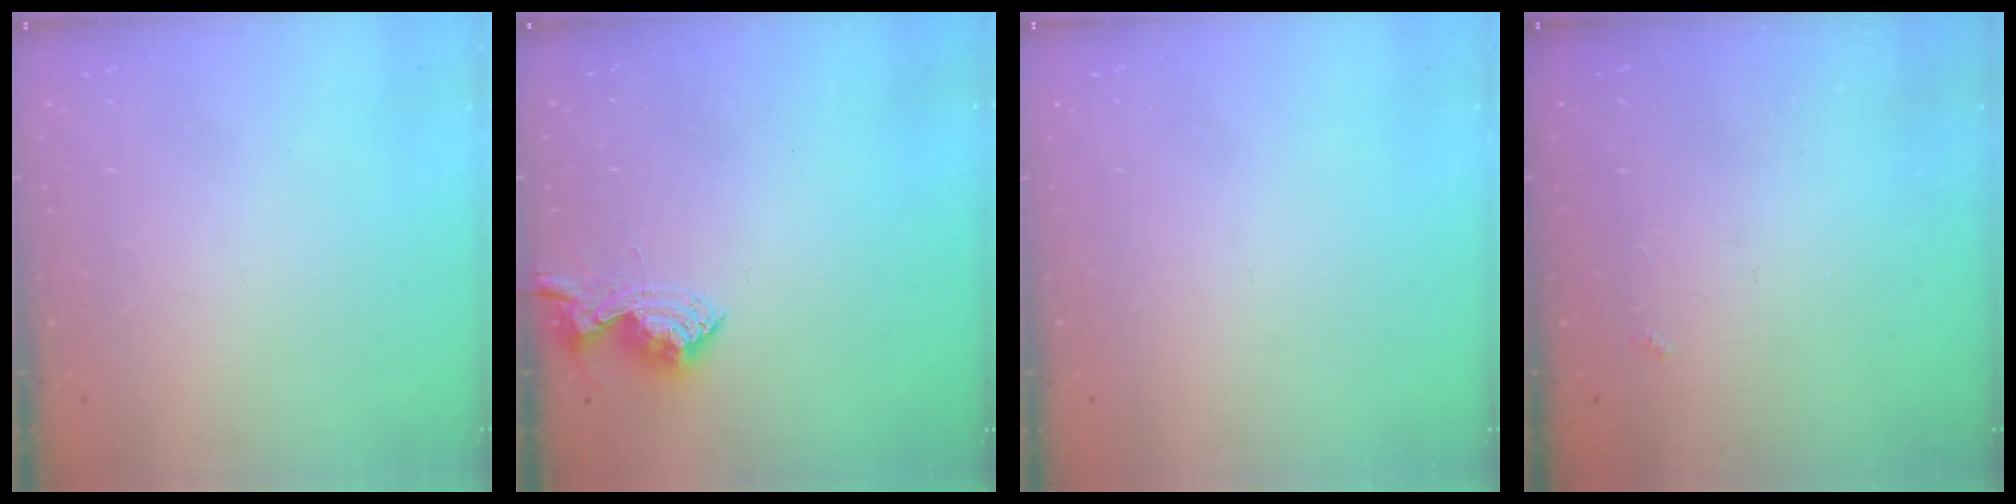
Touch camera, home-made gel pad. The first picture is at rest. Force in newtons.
{"total": 10.1, "press": 10.1, "slide": 0.5}
{"total": 0.0}
{"total": 2.1, "press": 2.0, "slide": 0.4}